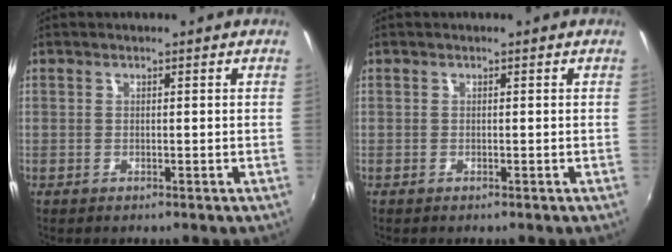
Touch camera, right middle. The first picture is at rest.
{"total": 0.0}